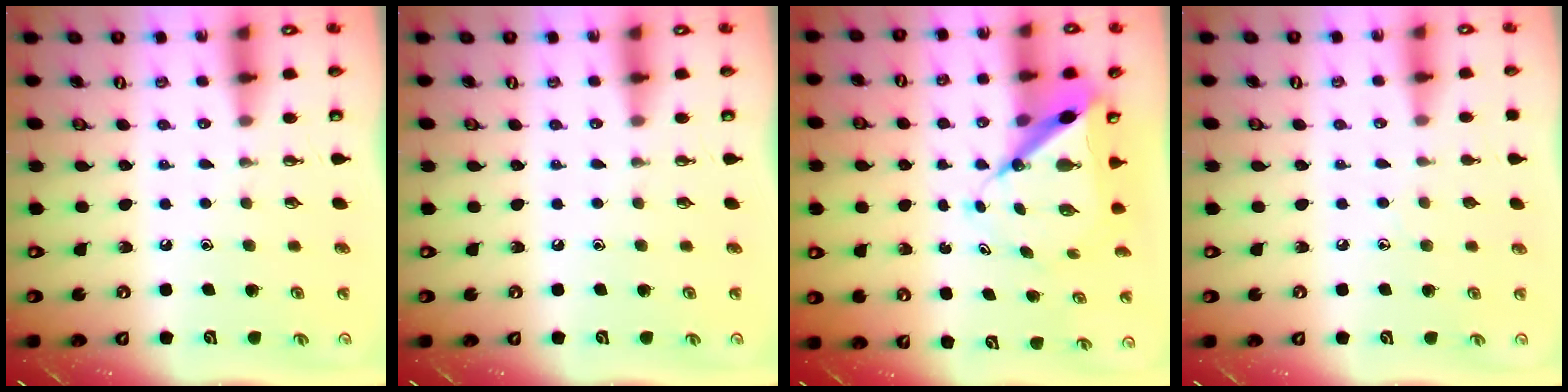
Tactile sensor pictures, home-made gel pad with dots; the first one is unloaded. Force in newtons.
{"total": 0.0}
{"total": 8.5, "press": 8.5, "slide": 0.8}
{"total": 4.9, "press": 4.8, "slide": 0.7}